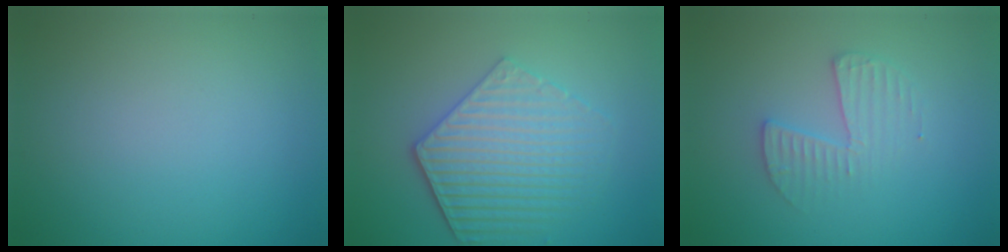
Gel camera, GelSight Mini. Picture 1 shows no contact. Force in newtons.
{"total": 5.1, "press": 4.3, "slide": 2.8}
{"total": 2.3, "press": 2.3, "slide": 0.3}